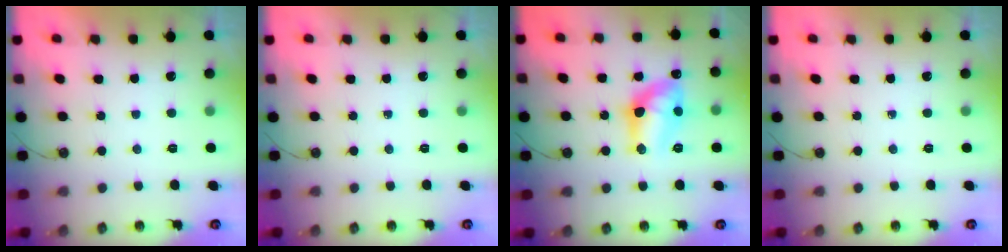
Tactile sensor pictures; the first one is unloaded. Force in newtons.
{"total": 0.0}
{"total": 12.6, "press": 12.6, "slide": 0.7}
{"total": 0.0}